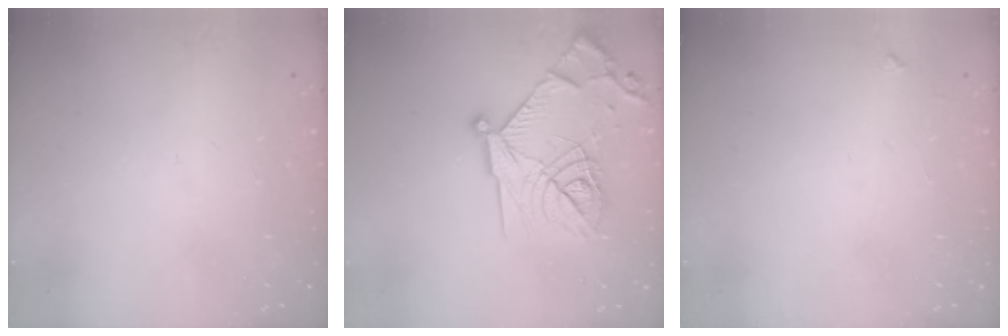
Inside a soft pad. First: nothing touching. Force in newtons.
{"total": 21.2, "press": 21.2, "slide": 1.8}
{"total": 3.3, "press": 3.3, "slide": 0.4}